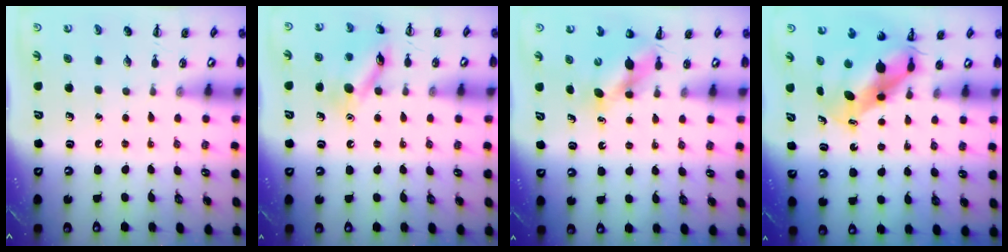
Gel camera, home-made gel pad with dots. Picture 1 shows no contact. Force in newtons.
{"total": 12.7, "press": 12.7, "slide": 0.7}
{"total": 5.2, "press": 5.1, "slide": 0.7}
{"total": 6.9, "press": 6.6, "slide": 2.0}